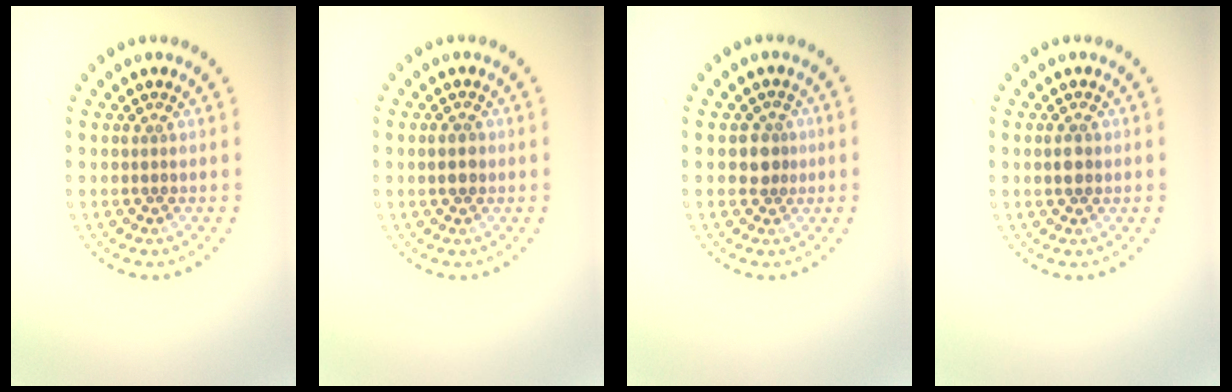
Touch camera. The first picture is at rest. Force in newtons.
{"total": 1.7, "press": 1.7, "slide": 0.1}
{"total": 1.9, "press": 1.7, "slide": 0.9}
{"total": 1.6, "press": 1.6, "slide": 0.1}